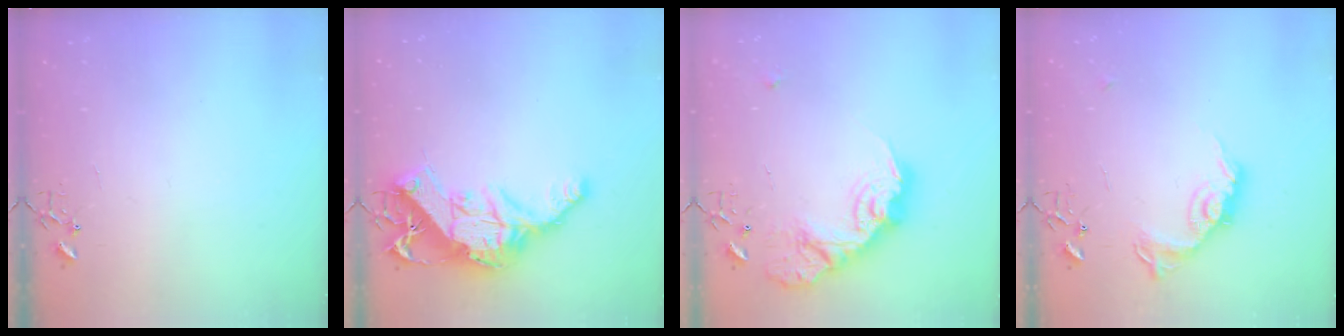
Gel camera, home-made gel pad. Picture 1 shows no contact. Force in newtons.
{"total": 18.1, "press": 18.0, "slide": 1.6}
{"total": 19.4, "press": 19.3, "slide": 1.5}
{"total": 14.2, "press": 14.2, "slide": 0.6}